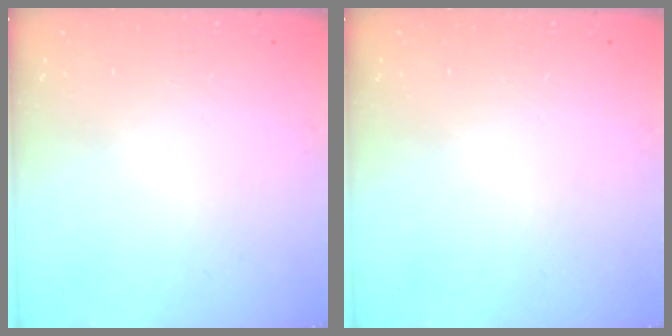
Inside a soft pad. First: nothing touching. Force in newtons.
{"total": 0.0}